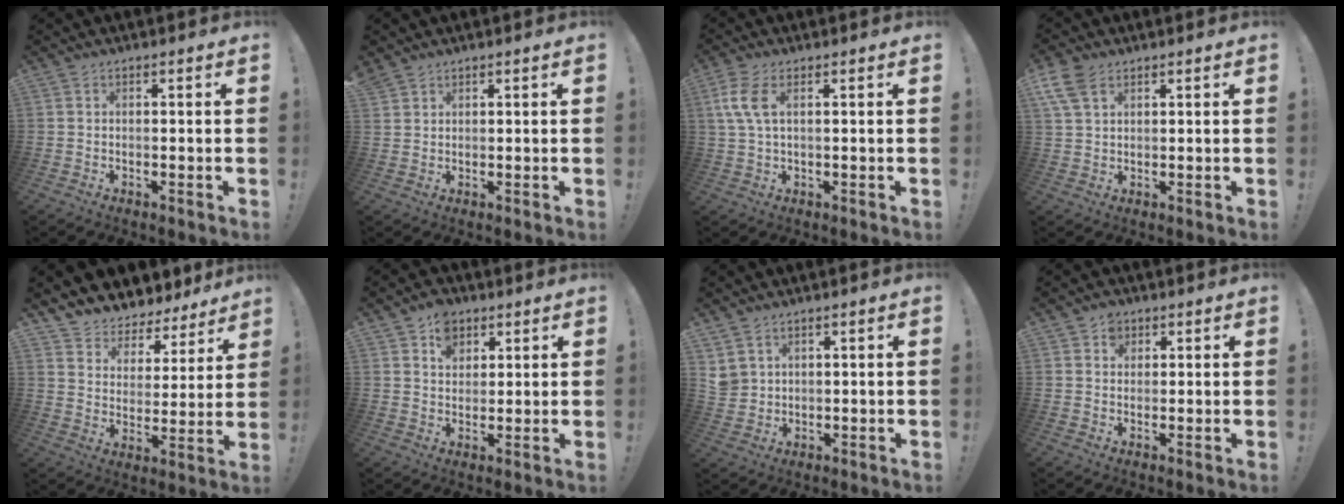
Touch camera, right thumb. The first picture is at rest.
{"total": 2.2, "force": [1.8, 1.2, 0.2], "torque": [-0.004, -0.010, 0.036]}
{"total": 7.2, "force": [2.4, 3.1, 6.1], "torque": [-0.126, 0.000, 0.045]}
{"total": 7.4, "force": [4.0, 4.3, 4.6], "torque": [-0.095, -0.001, 0.080]}
{"total": 6.2, "force": [5.4, 3.0, 0.1], "torque": [-0.004, -0.065, 0.099]}
{"total": 7.5, "force": [4.0, 5.7, 2.7], "torque": [-0.036, -0.015, 0.075]}
{"total": 4.5, "force": [2.7, 3.4, 1.3], "torque": [-0.021, -0.009, 0.056]}
{"total": 3.6, "force": [1.6, 3.0, 1.1], "torque": [-0.009, -0.005, 0.028]}